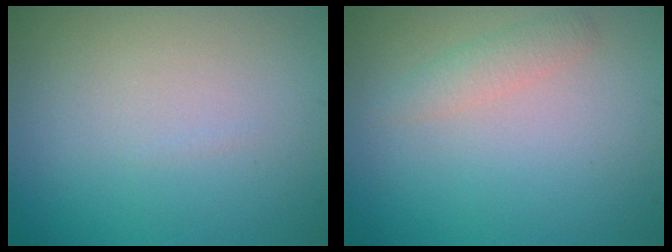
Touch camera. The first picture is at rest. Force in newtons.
{"total": 1.5, "press": 1.5, "slide": 0.0}